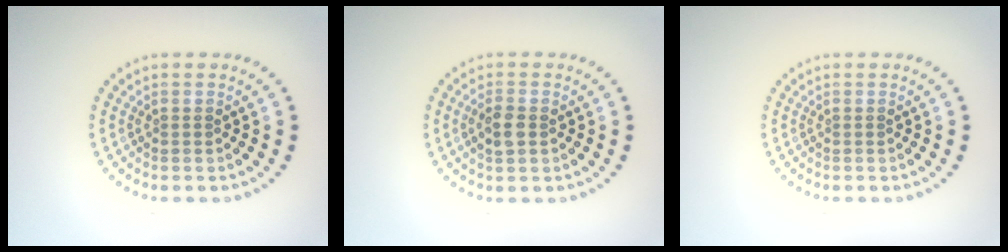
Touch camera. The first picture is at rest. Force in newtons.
{"total": 2.0, "press": 2.0, "slide": 0.3}
{"total": 0.0}